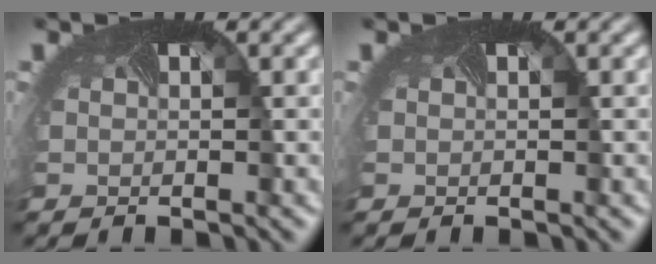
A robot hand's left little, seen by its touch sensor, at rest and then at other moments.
{"total": 0.0}